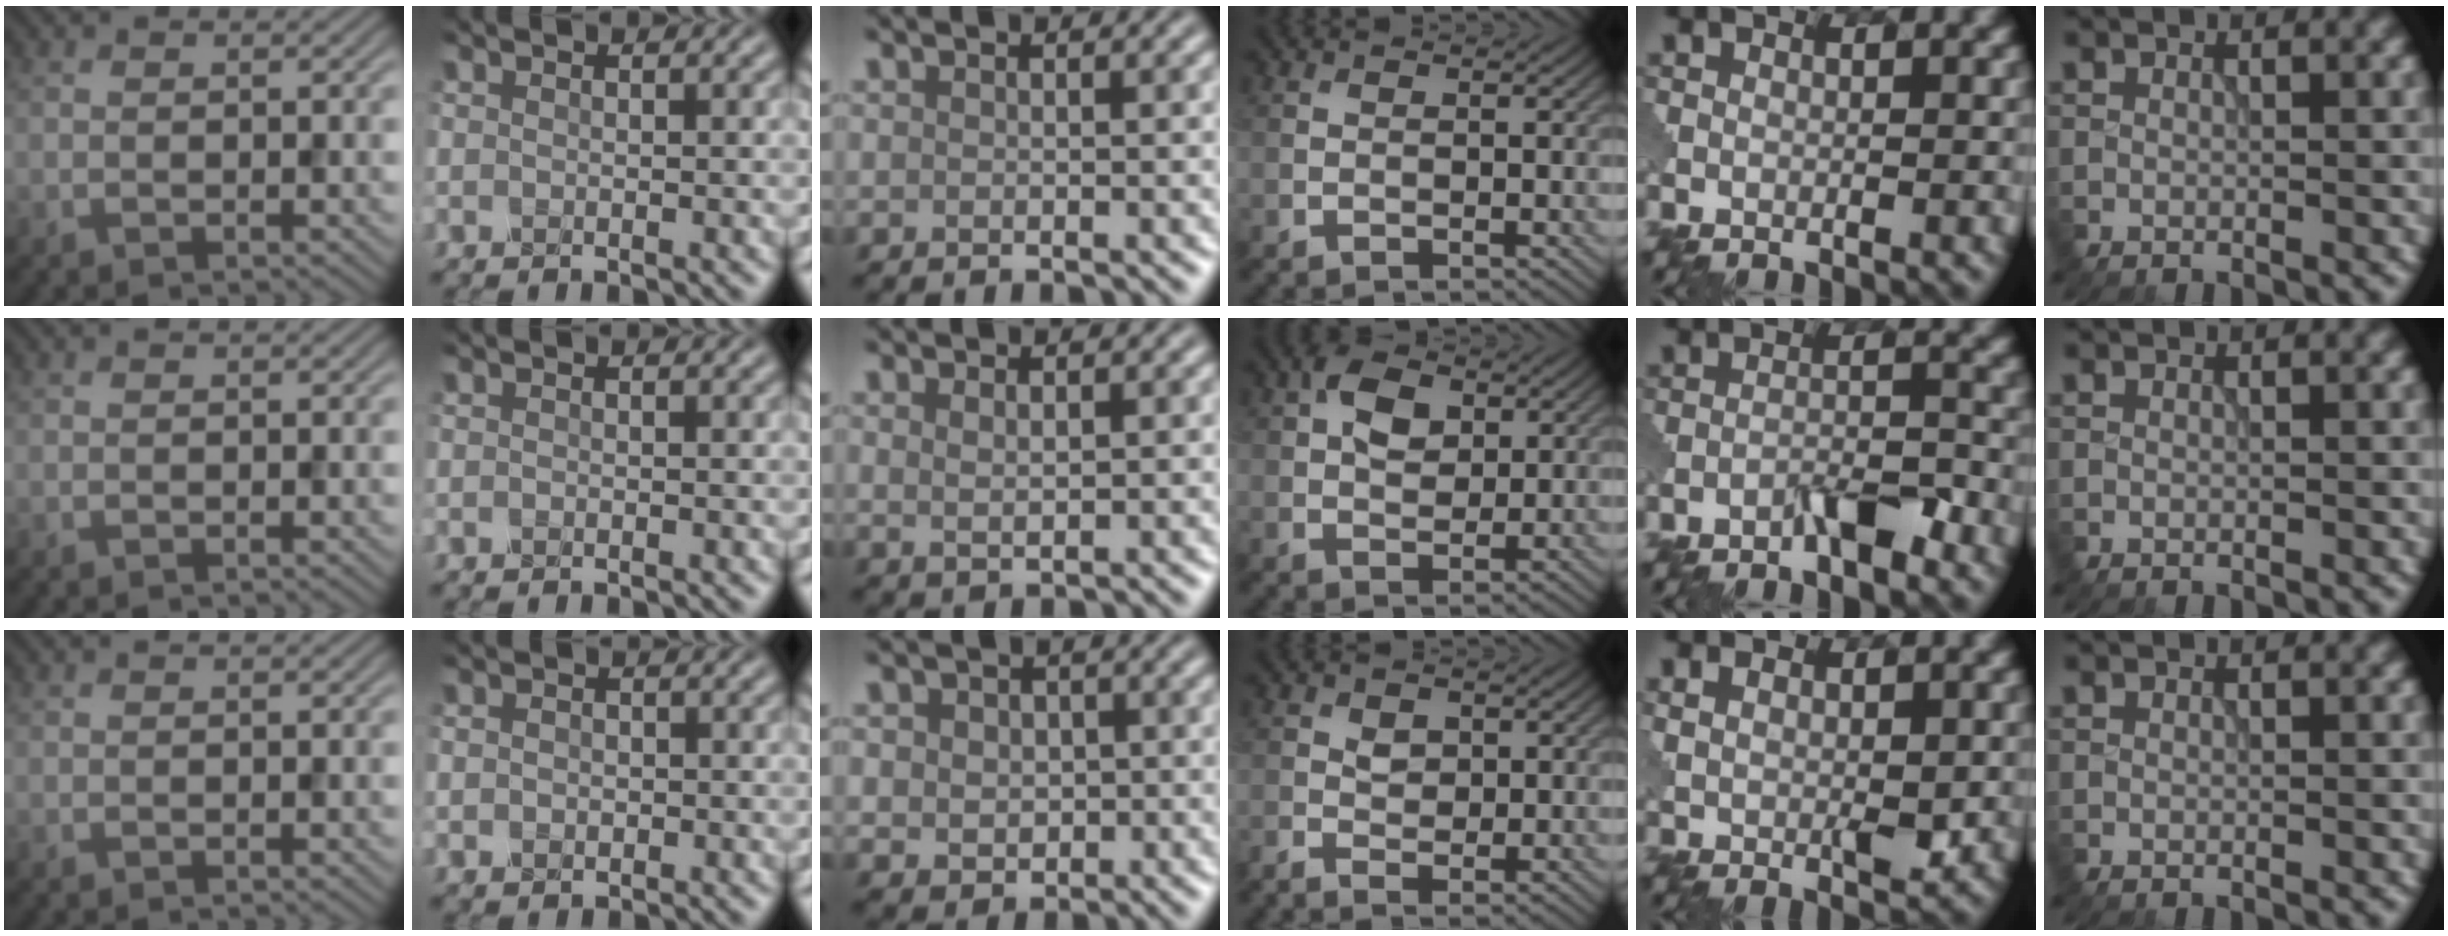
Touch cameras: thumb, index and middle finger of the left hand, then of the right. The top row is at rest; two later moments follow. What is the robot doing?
{"motion": "insert", "object": "pin"}